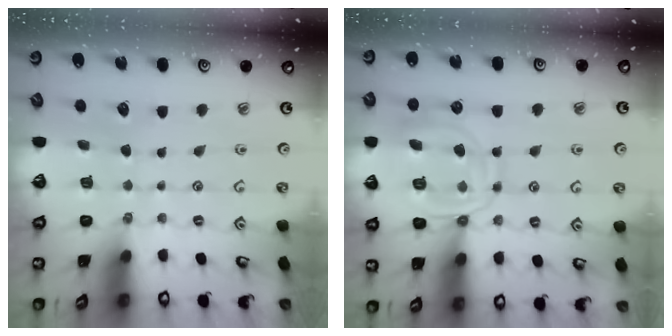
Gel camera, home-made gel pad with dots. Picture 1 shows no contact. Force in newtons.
{"total": 13.4, "press": 13.3, "slide": 1.2}